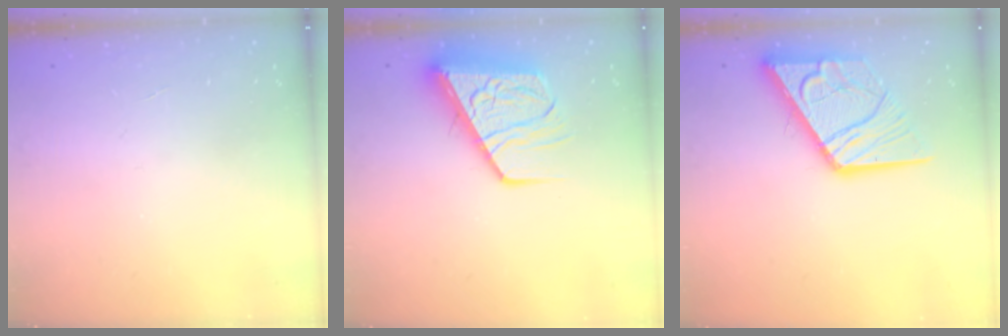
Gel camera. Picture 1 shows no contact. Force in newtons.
{"total": 13.4, "press": 13.3, "slide": 1.4}
{"total": 14.8, "press": 14.7, "slide": 1.7}